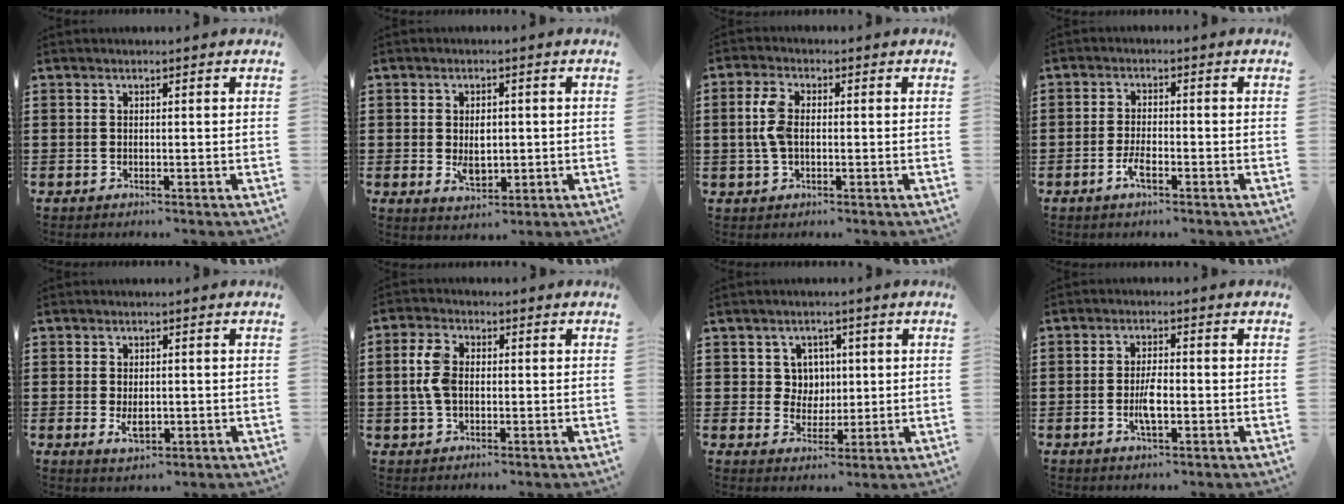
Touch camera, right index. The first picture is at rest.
{"total": 3.7, "force": [0.0, 2.2, 3.0], "torque": [-0.051, 0.003, -0.002]}
{"total": 4.9, "force": [0.2, 2.5, 4.2], "torque": [-0.107, 0.002, -0.005]}
{"total": 3.2, "force": [-1.7, 0.9, 2.6], "torque": [-0.051, -0.002, -0.032]}
{"total": 2.8, "force": [-0.4, 1.3, 2.5], "torque": [-0.039, -0.005, -0.009]}
{"total": 5.3, "force": [0.2, 3.2, 4.2], "torque": [-0.108, 0.005, -0.005]}
{"total": 4.5, "force": [1.1, 4.2, 1.2], "torque": [-0.045, 0.016, 0.019]}
{"total": 4.1, "force": [-0.9, 1.3, 3.8], "torque": [-0.080, -0.002, -0.021]}